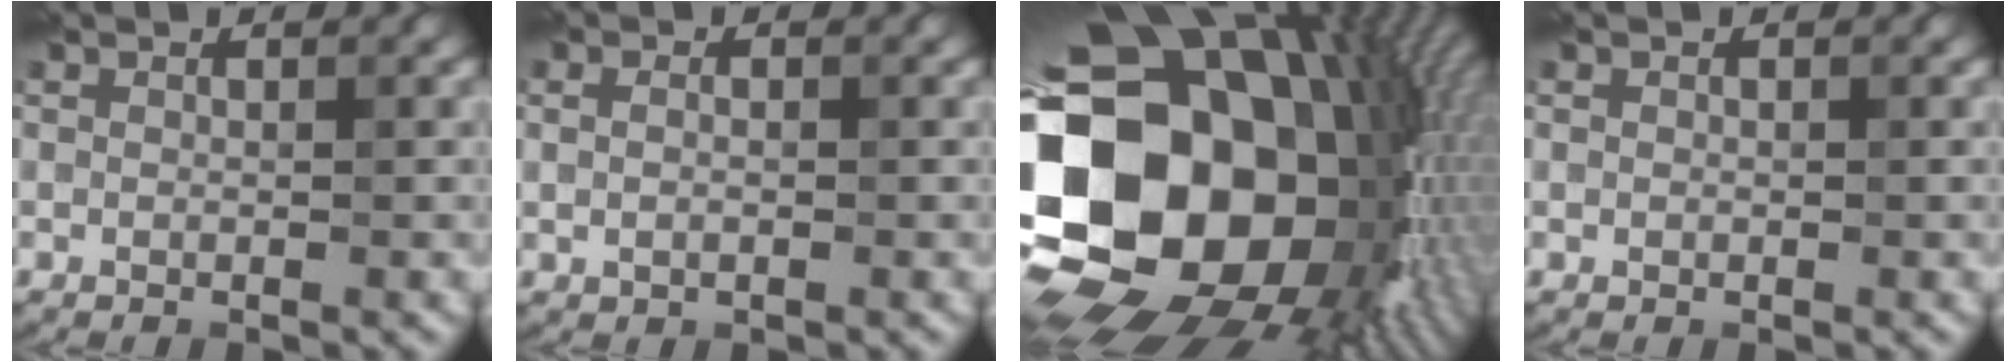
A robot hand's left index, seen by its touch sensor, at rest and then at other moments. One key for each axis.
{"total": 1.4, "fx": 0.2, "fy": 1.0, "fz": 1.0, "tx": -0.020, "ty": 0.007, "tz": 0.004}
{"total": 22.6, "fx": -2.1, "fy": 16.8, "fz": 15.0, "tx": -0.299, "ty": -0.040, "tz": -0.026}
{"total": 0.0}